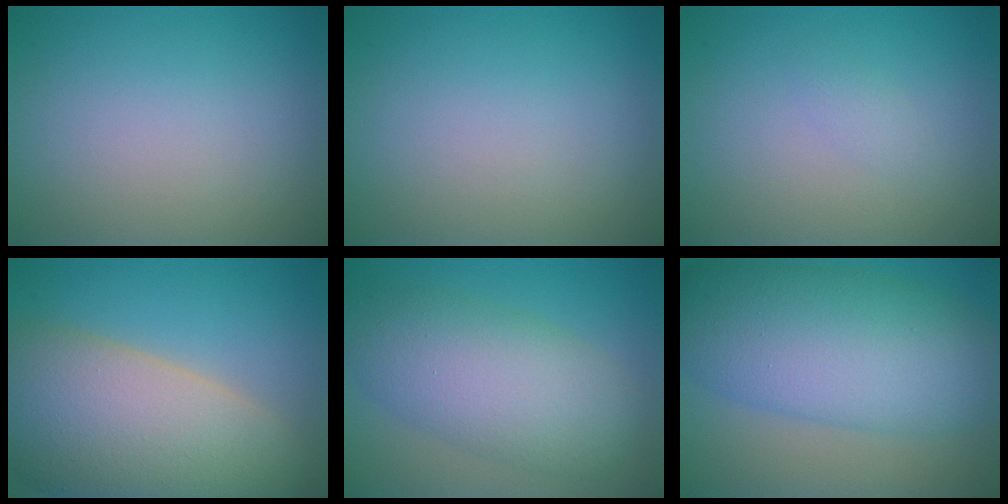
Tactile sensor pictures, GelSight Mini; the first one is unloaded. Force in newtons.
{"total": 0.0}
{"total": 0.9, "press": 0.9, "slide": 0.0}
{"total": 13.8, "press": 13.7, "slide": 1.2}
{"total": 7.7, "press": 7.7, "slide": 0.1}
{"total": 10.4, "press": 10.4, "slide": 0.4}